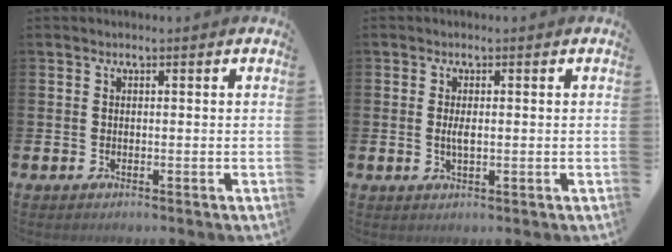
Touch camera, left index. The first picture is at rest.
{"total": 1.9, "force": [0.1, 0.7, 1.8], "torque": [-0.031, 0.001, -0.001]}